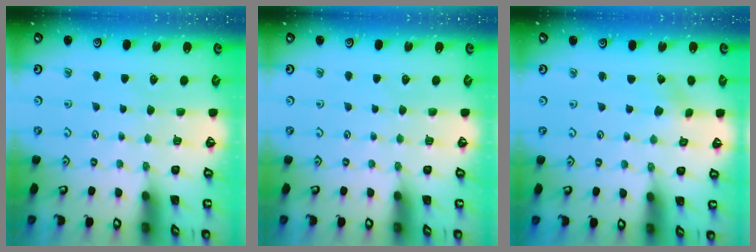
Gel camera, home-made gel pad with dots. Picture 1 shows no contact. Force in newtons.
{"total": 0.0}
{"total": 0.0}